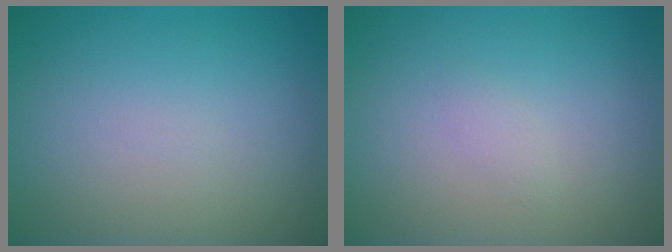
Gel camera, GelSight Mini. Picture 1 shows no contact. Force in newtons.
{"total": 0.6, "press": 0.6, "slide": 0.1}